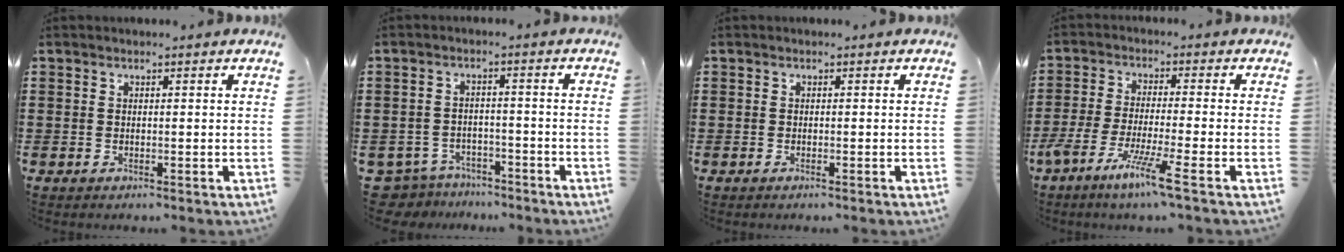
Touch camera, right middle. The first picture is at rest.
{"total": 4.0, "force": [-3.9, 1.0, 0.2], "torque": [-0.025, -0.001, -0.087]}
{"total": 0.0}
{"total": 7.1, "force": [-5.2, -0.6, 4.8], "torque": [-0.112, -0.022, -0.105]}